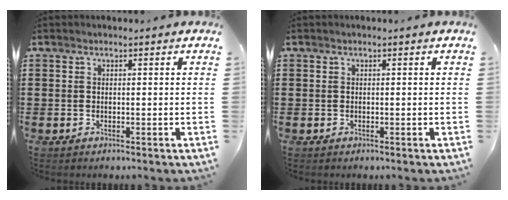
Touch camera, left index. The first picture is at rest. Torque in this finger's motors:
{"motor_torque": [0.05, -0.02, -0.01, -0.01]}